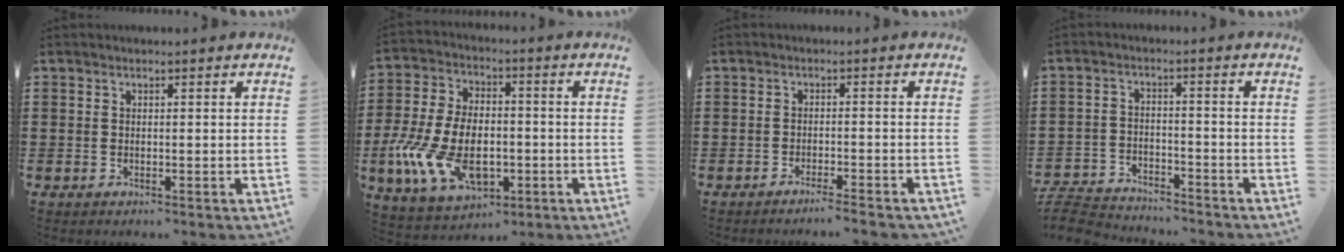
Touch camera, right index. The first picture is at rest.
{"total": 12.9, "force": [-3.4, 7.7, 9.7], "torque": [-0.231, 0.003, -0.061]}
{"total": 2.1, "force": [-2.0, -0.3, 0.7], "torque": [-0.012, 0.002, -0.040]}
{"total": 5.1, "force": [-5.0, 0.6, 0.5], "torque": [-0.028, 0.000, -0.108]}